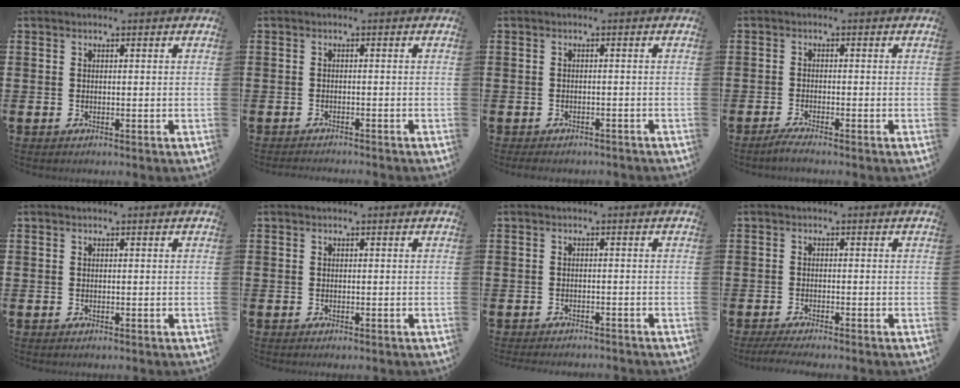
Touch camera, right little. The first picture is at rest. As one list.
[{"total": 0.9, "force": [-0.8, -0.1, 0.0], "torque": [0.000, -0.002, -0.017]}, {"total": 0.6, "force": [-0.5, 0.2, 0.2], "torque": [-0.005, -0.002, -0.010]}, {"total": 1.3, "force": [-0.8, 0.0, 1.0], "torque": [-0.016, 0.000, -0.015]}, {"total": 0.0}, {"total": 0.0}, {"total": 0.8, "force": [-0.8, 0.0, 0.0], "torque": [-0.003, 0.000, -0.016]}, {"total": 1.3, "force": [-0.8, 0.1, 0.9], "torque": [-0.015, -0.001, -0.015]}]